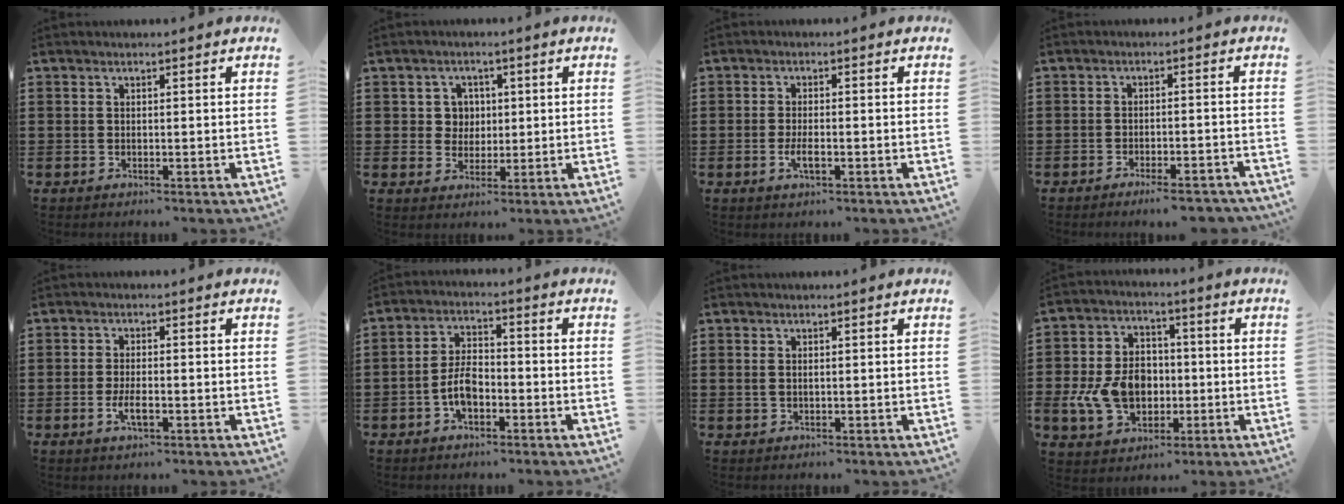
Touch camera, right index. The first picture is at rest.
{"total": 3.7, "force": [0.6, 3.5, 1.1], "torque": [-0.038, 0.011, 0.008]}
{"total": 2.8, "force": [-1.0, 0.8, 2.5], "torque": [-0.051, -0.004, -0.018]}
{"total": 3.8, "force": [-3.3, 0.1, 1.8], "torque": [-0.028, -0.003, -0.062]}
{"total": 3.3, "force": [-1.3, 1.0, 2.9], "torque": [-0.063, -0.005, -0.025]}
{"total": 5.7, "force": [-2.3, 2.8, 4.4], "torque": [-0.102, 0.003, -0.049]}
{"total": 1.0, "force": [0.1, 0.5, 0.8], "torque": [-0.018, 0.004, 0.001]}
{"total": 10.3, "force": [-2.0, 7.5, 6.7], "torque": [-0.149, 0.012, -0.036]}